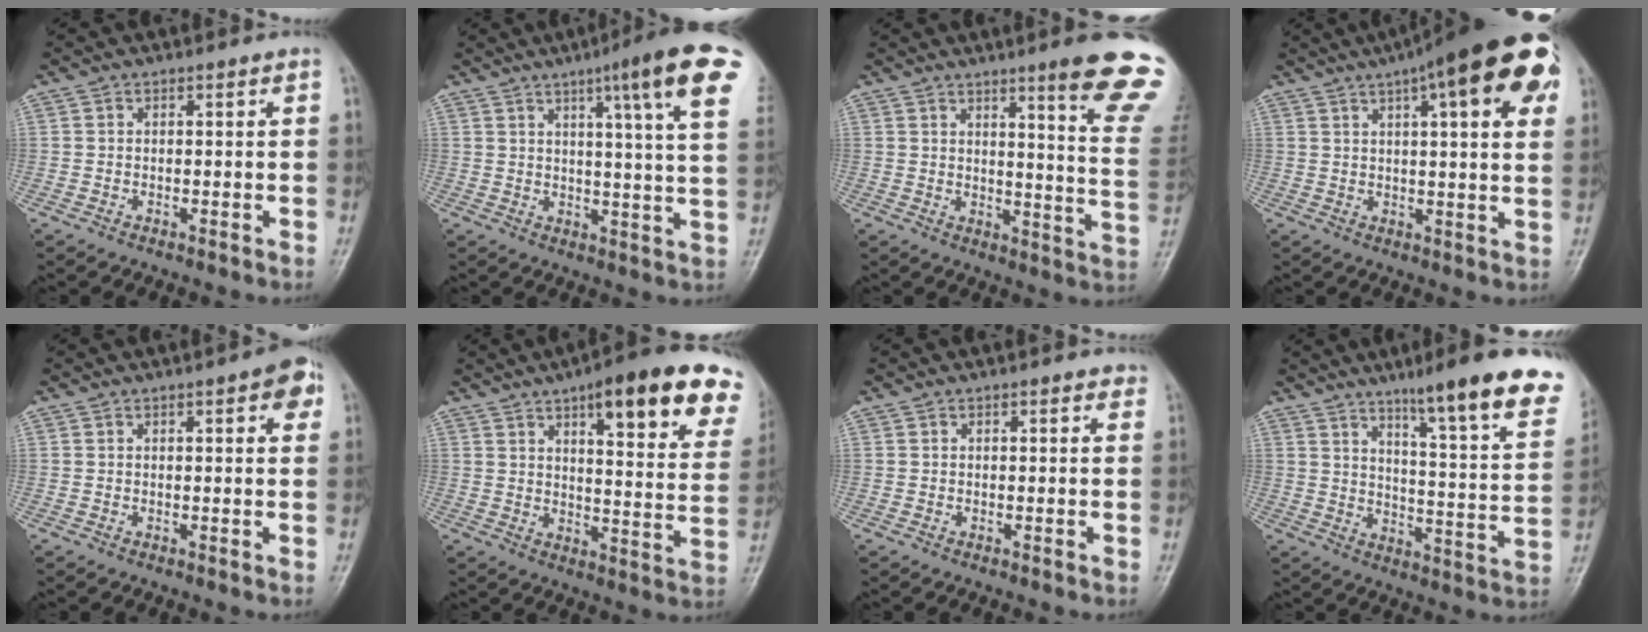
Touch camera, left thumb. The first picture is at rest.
{"total": 16.2, "force": [8.1, 1.1, 14.0], "torque": [-0.179, -0.029, 0.093]}
{"total": 17.2, "force": [11.5, 0.9, 12.8], "torque": [-0.131, -0.076, 0.136]}
{"total": 21.4, "force": [9.7, 5.7, 18.2], "torque": [-0.245, 0.011, 0.128]}
{"total": 4.6, "force": [2.0, 1.3, 3.9], "torque": [-0.038, -0.001, 0.017]}
{"total": 23.3, "force": [13.7, 6.1, 17.9], "torque": [-0.202, -0.038, 0.169]}
{"total": 1.4, "force": [1.0, 0.6, 0.9], "torque": [-0.004, -0.001, 0.007]}
{"total": 21.7, "force": [14.3, 2.8, 16.1], "torque": [-0.197, -0.060, 0.199]}